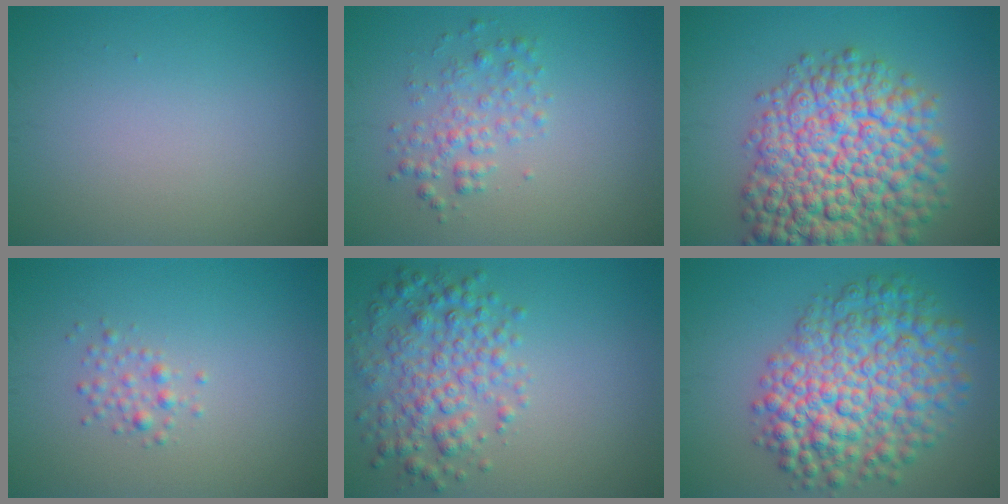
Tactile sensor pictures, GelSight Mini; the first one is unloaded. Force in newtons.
{"total": 2.4, "press": 2.4, "slide": 0.1}
{"total": 12.7, "press": 12.7, "slide": 0.5}
{"total": 1.3, "press": 1.3, "slide": 0.1}
{"total": 4.8, "press": 4.8, "slide": 0.1}
{"total": 9.7, "press": 9.7, "slide": 0.3}